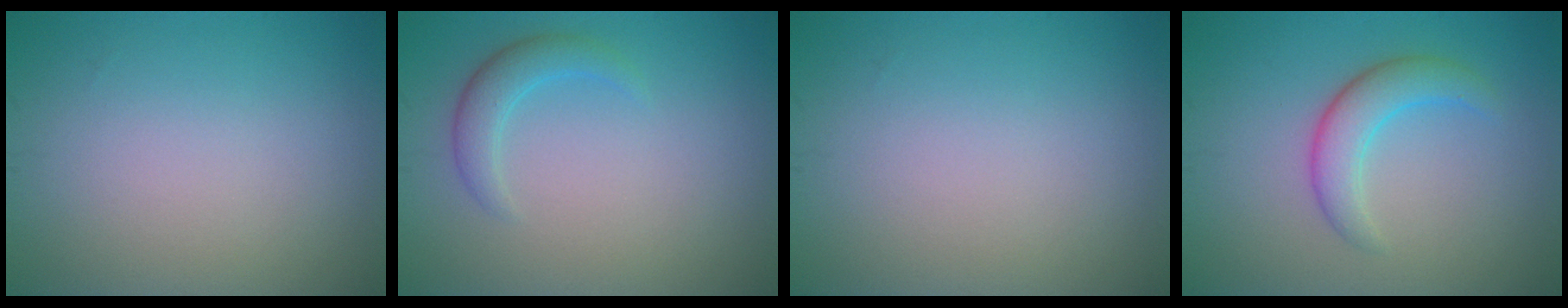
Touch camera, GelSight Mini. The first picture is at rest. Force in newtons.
{"total": 2.3, "press": 2.2, "slide": 0.1}
{"total": 0.0}
{"total": 3.4, "press": 3.4, "slide": 0.3}